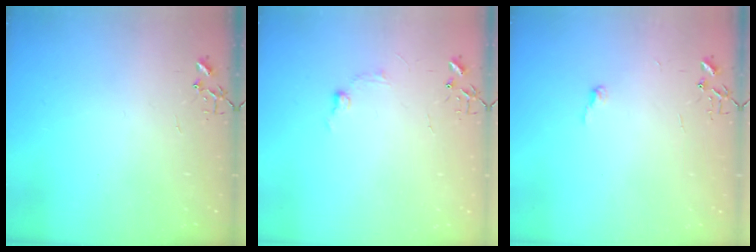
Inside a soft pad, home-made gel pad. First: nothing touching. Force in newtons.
{"total": 6.4, "press": 6.3, "slide": 0.9}
{"total": 4.4, "press": 4.4, "slide": 0.4}